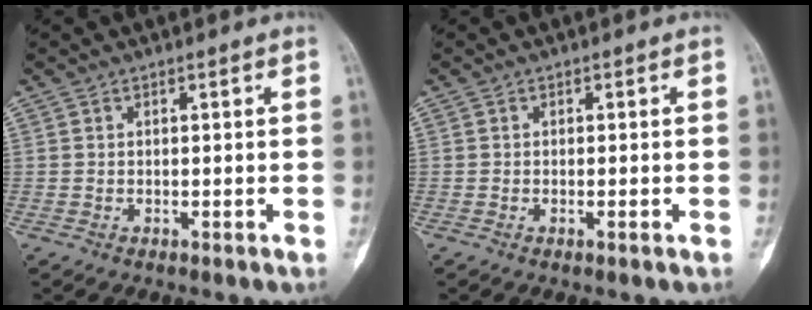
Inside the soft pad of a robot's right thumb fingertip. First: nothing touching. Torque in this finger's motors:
{"motor_torque": [-0.32, -0.10, -0.10, -0.02, -0.03]}